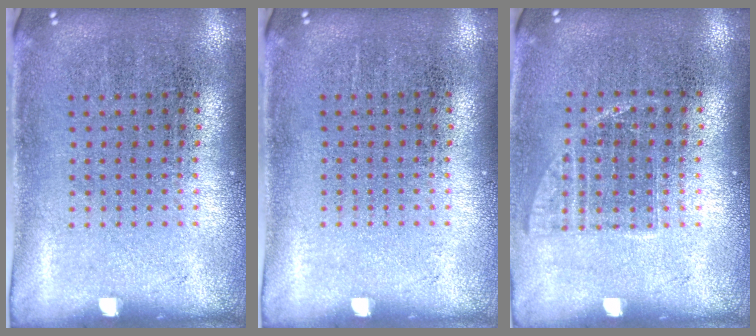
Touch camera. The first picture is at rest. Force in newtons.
{"total": 0.0}
{"total": 0.8, "press": 0.8, "slide": 0.3}